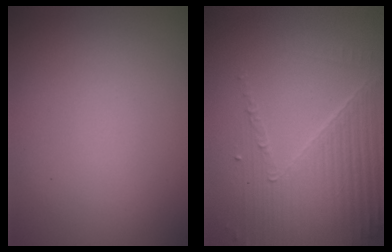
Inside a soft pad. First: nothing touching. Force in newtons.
{"total": 3.9, "press": 3.6, "slide": 1.6}